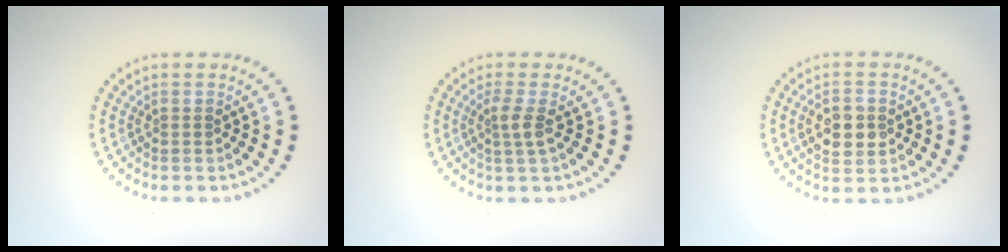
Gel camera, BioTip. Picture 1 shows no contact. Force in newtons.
{"total": 1.8, "press": 1.3, "slide": 1.3}
{"total": 3.5, "press": 3.5, "slide": 0.2}